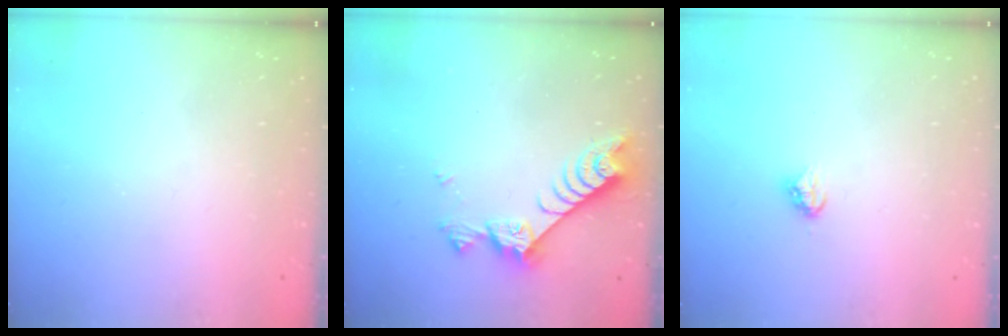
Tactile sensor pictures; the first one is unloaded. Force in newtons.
{"total": 7.6, "press": 7.5, "slide": 1.0}
{"total": 3.7, "press": 3.6, "slide": 0.5}